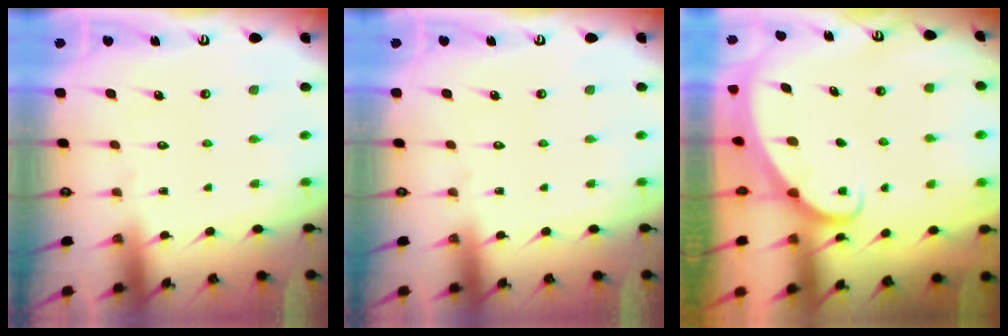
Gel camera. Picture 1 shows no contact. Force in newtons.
{"total": 0.0}
{"total": 1.6, "press": 1.6, "slide": 0.0}